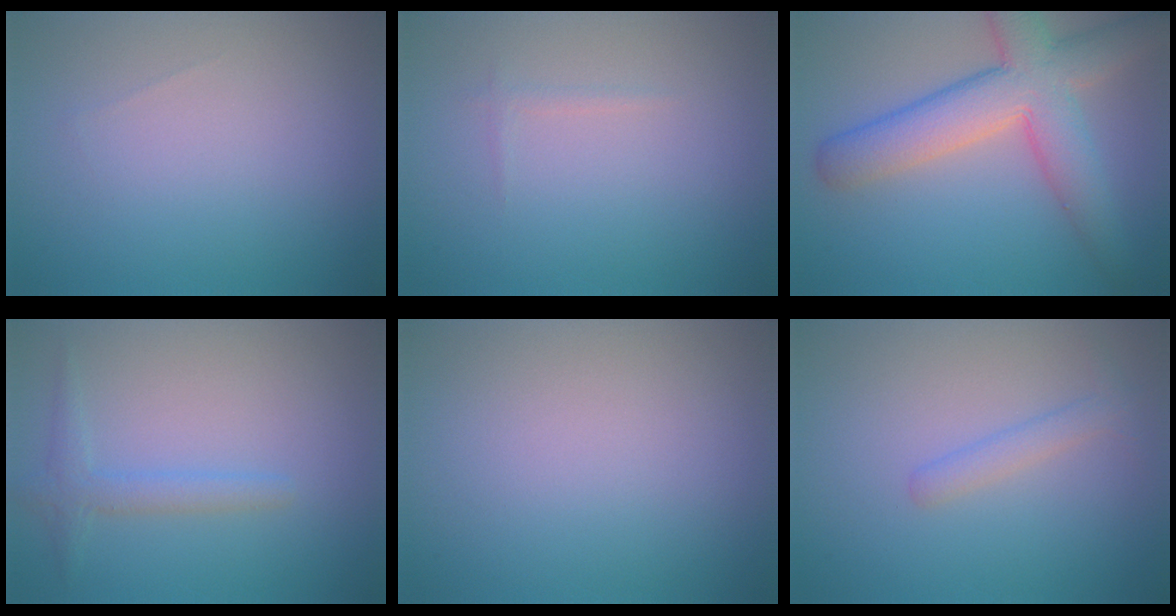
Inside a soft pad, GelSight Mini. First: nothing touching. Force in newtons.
{"total": 0.5, "press": 0.5, "slide": 0.1}
{"total": 8.1, "press": 8.1, "slide": 0.6}
{"total": 1.9, "press": 1.9, "slide": 0.1}
{"total": 0.0}
{"total": 1.6, "press": 1.6, "slide": 0.0}